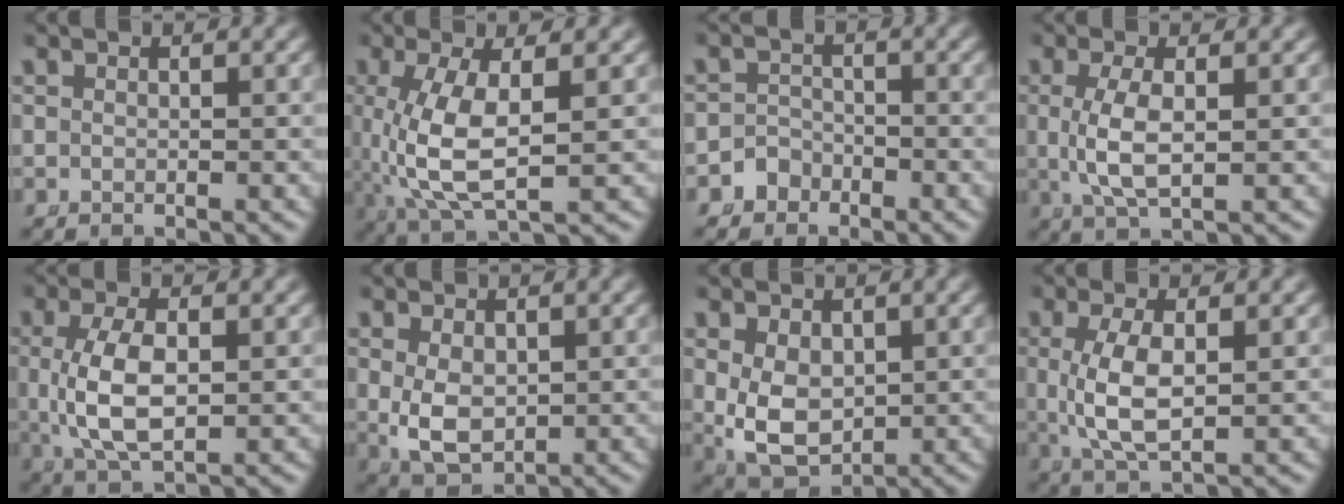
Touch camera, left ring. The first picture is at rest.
{"total": 6.8, "force": [0.4, 2.8, 6.2], "torque": [-0.138, -0.018, 0.024]}
{"total": 3.4, "force": [-2.3, 2.5, 0.1], "torque": [-0.013, -0.012, -0.040]}
{"total": 3.6, "force": [0.0, 1.1, 3.4], "torque": [-0.087, -0.011, 0.012]}
{"total": 5.3, "force": [0.0, 2.5, 4.7], "torque": [-0.114, -0.009, 0.014]}
{"total": 5.0, "force": [-0.6, 3.8, 3.3], "torque": [-0.085, -0.031, 0.012]}
{"total": 7.5, "force": [-0.9, 6.1, 4.2], "torque": [-0.112, -0.044, 0.008]}
{"total": 4.7, "force": [0.1, 1.9, 4.3], "torque": [-0.101, -0.011, 0.018]}